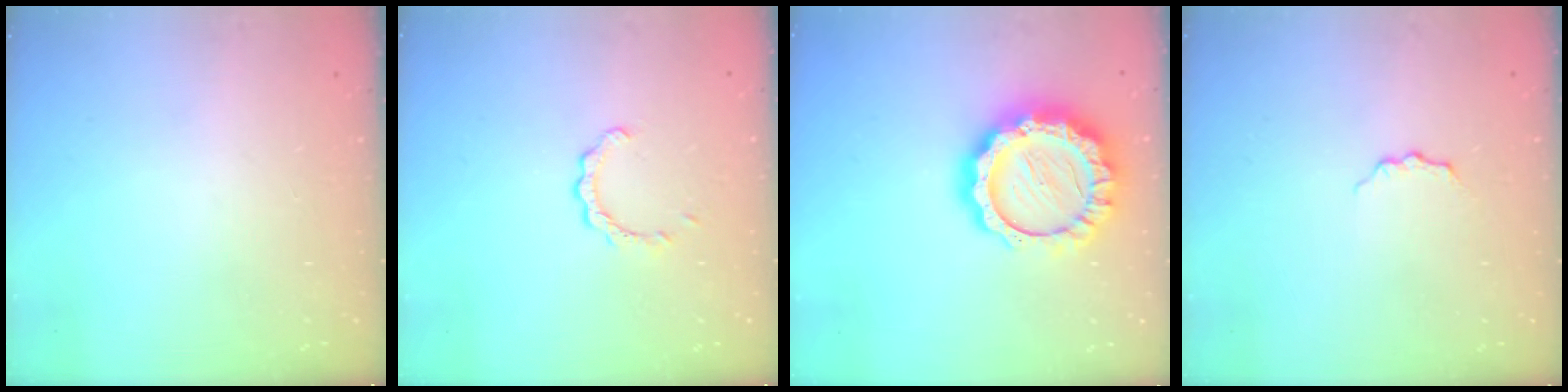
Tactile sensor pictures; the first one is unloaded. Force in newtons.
{"total": 2.9, "press": 2.8, "slide": 0.4}
{"total": 19.7, "press": 19.6, "slide": 1.9}
{"total": 4.0, "press": 3.9, "slide": 0.4}